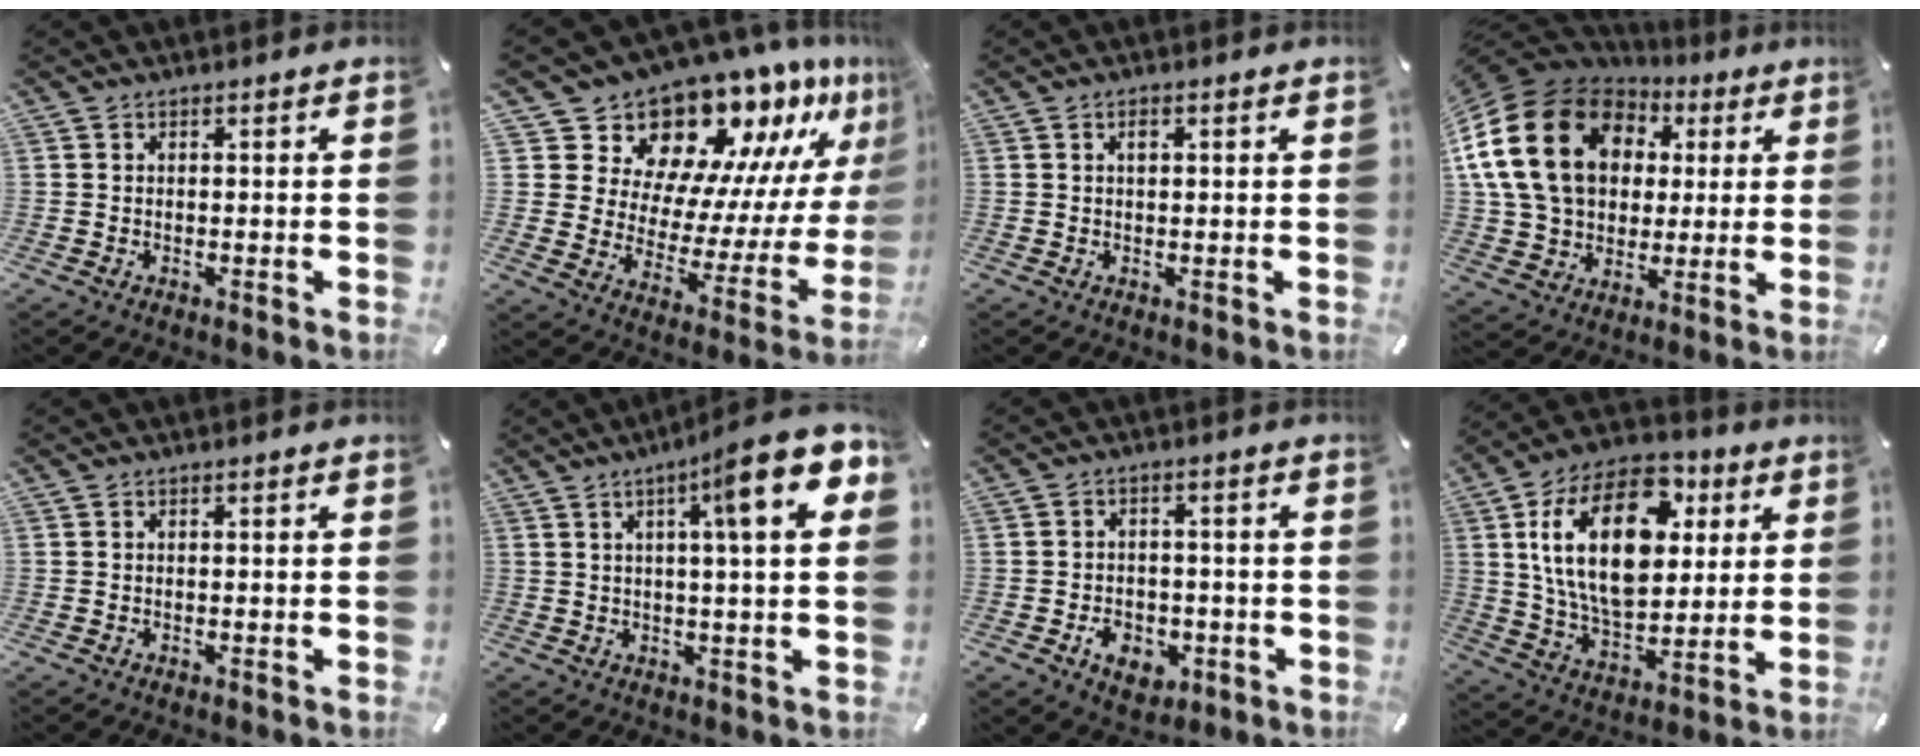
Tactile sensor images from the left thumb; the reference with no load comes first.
{"total": 17.5, "force": [15.6, 7.0, 3.6], "torque": [-0.058, -0.155, 0.269]}
{"total": 1.2, "force": [0.4, 0.6, 0.9], "torque": [-0.012, 0.000, 0.005]}
{"total": 23.3, "force": [5.1, 17.8, 14.1], "torque": [-0.301, 0.001, 0.084]}
{"total": 0.0}
{"total": 14.1, "force": [6.0, 1.2, 12.7], "torque": [-0.197, -0.027, 0.085]}
{"total": 6.7, "force": [-2.3, 5.5, 3.1], "torque": [-0.048, 0.010, -0.041]}
{"total": 23.6, "force": [7.1, 14.9, 16.8], "torque": [-0.335, -0.014, 0.115]}